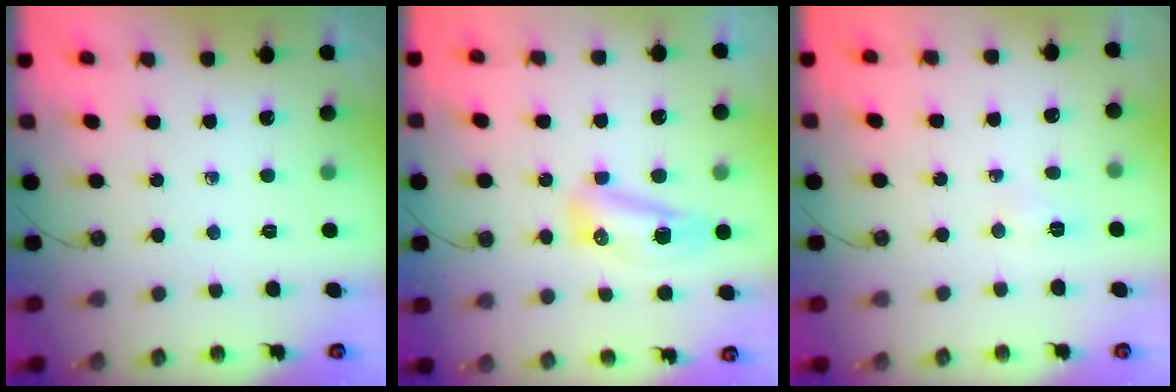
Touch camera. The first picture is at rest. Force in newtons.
{"total": 12.0, "press": 9.9, "slide": 6.8}
{"total": 3.1, "press": 2.8, "slide": 1.2}